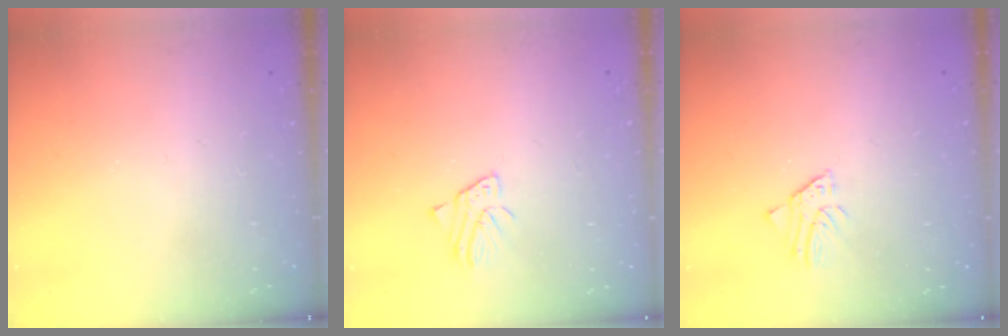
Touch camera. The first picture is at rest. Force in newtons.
{"total": 2.3, "press": 2.3, "slide": 0.2}
{"total": 2.3, "press": 2.3, "slide": 0.1}